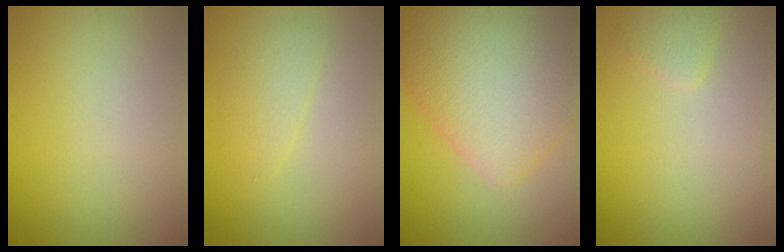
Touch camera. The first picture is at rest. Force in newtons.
{"total": 2.0, "press": 2.0, "slide": 0.1}
{"total": 9.3, "press": 9.3, "slide": 0.3}
{"total": 1.2, "press": 1.2, "slide": 0.1}